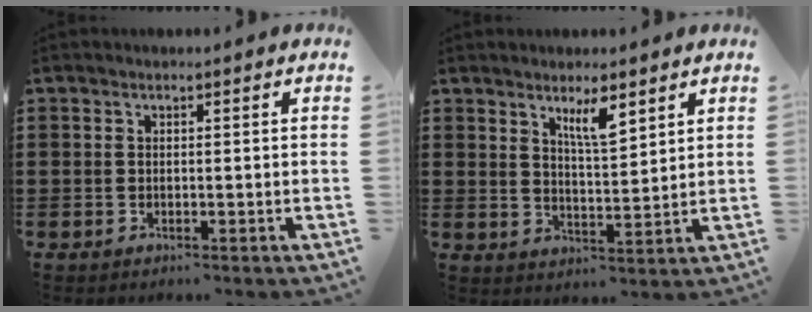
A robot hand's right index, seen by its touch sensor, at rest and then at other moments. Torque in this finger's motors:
{"motor_torque": [0.22, 0.11, 0.14, 0.04]}